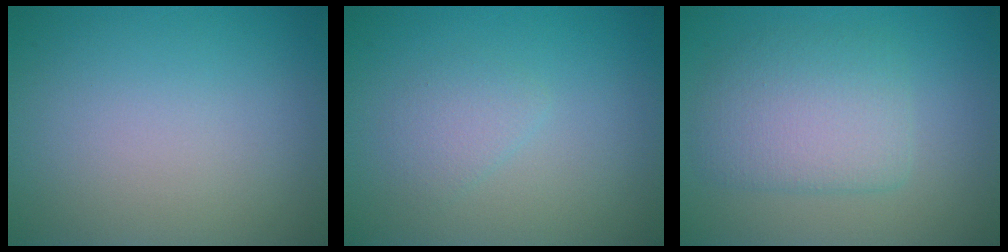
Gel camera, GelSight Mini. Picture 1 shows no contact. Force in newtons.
{"total": 1.5, "press": 1.5, "slide": 0.1}
{"total": 4.4, "press": 4.4, "slide": 0.4}